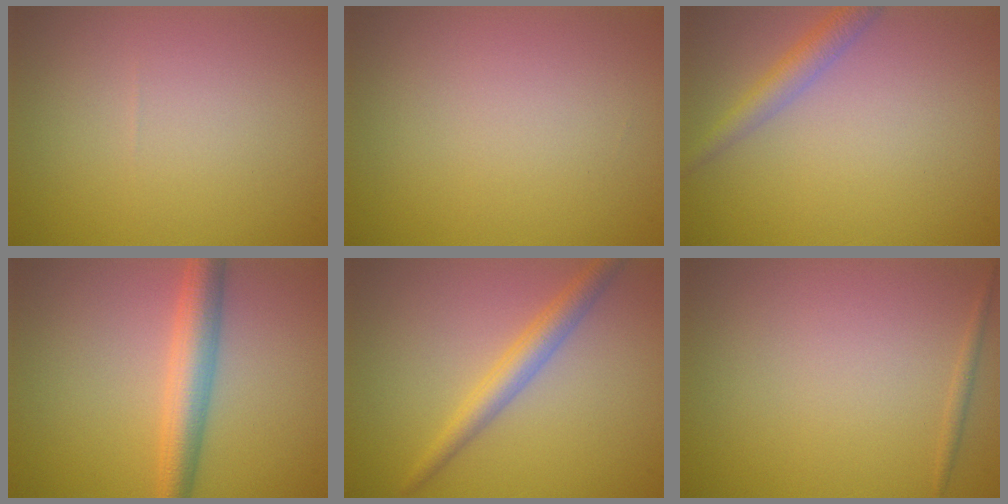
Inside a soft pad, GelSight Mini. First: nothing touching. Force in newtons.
{"total": 0.0}
{"total": 2.3, "press": 2.3, "slide": 0.1}
{"total": 4.3, "press": 4.3, "slide": 0.1}
{"total": 2.9, "press": 2.9, "slide": 0.0}
{"total": 0.6, "press": 0.6, "slide": 0.1}